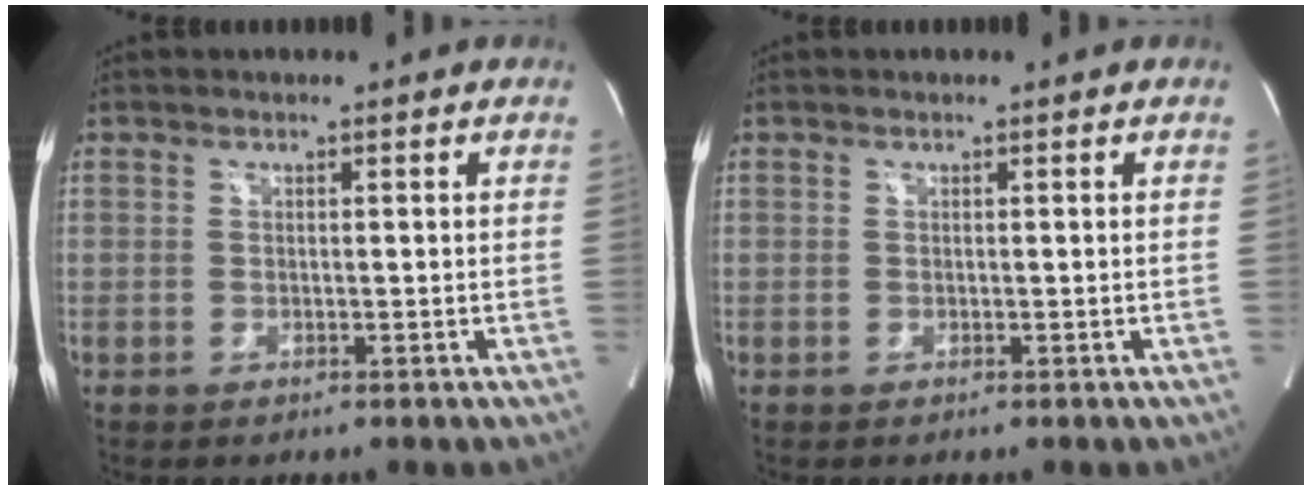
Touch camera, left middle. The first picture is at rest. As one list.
[{"total": 0.0}]